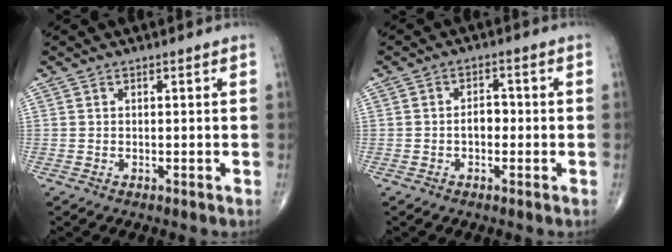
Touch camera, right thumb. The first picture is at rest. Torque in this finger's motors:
{"motor_torque": [0.76, 0.57, 0.56, -0.01, 0.01]}